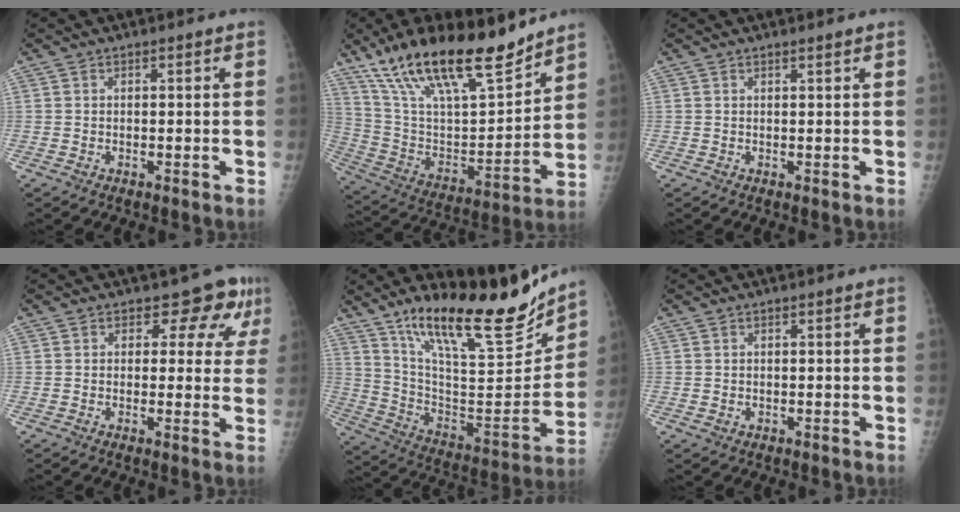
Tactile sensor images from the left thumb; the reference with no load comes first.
{"total": 25.4, "force": [18.6, 7.6, 15.5], "torque": [-0.242, -0.064, 0.333]}
{"total": 0.6, "force": [0.5, 0.0, 0.3], "torque": [-0.008, -0.004, 0.010]}
{"total": 6.7, "force": [3.8, 4.3, 3.6], "torque": [-0.007, -0.015, 0.033]}
{"total": 25.8, "force": [19.1, 7.0, 15.9], "torque": [-0.215, -0.094, 0.320]}
{"total": 0.7, "force": [-0.1, 0.6, 0.3], "torque": [-0.005, 0.000, 0.001]}